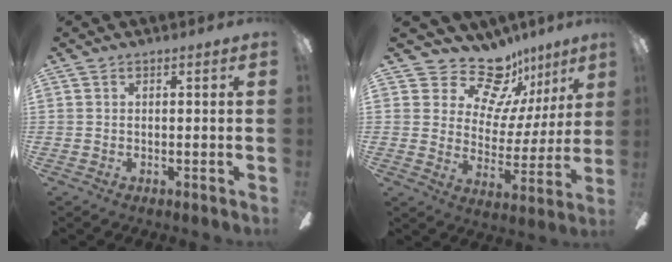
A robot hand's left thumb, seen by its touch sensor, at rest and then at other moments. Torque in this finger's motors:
{"motor_torque": [0.15, -0.55, -0.65, -0.26, -0.05]}